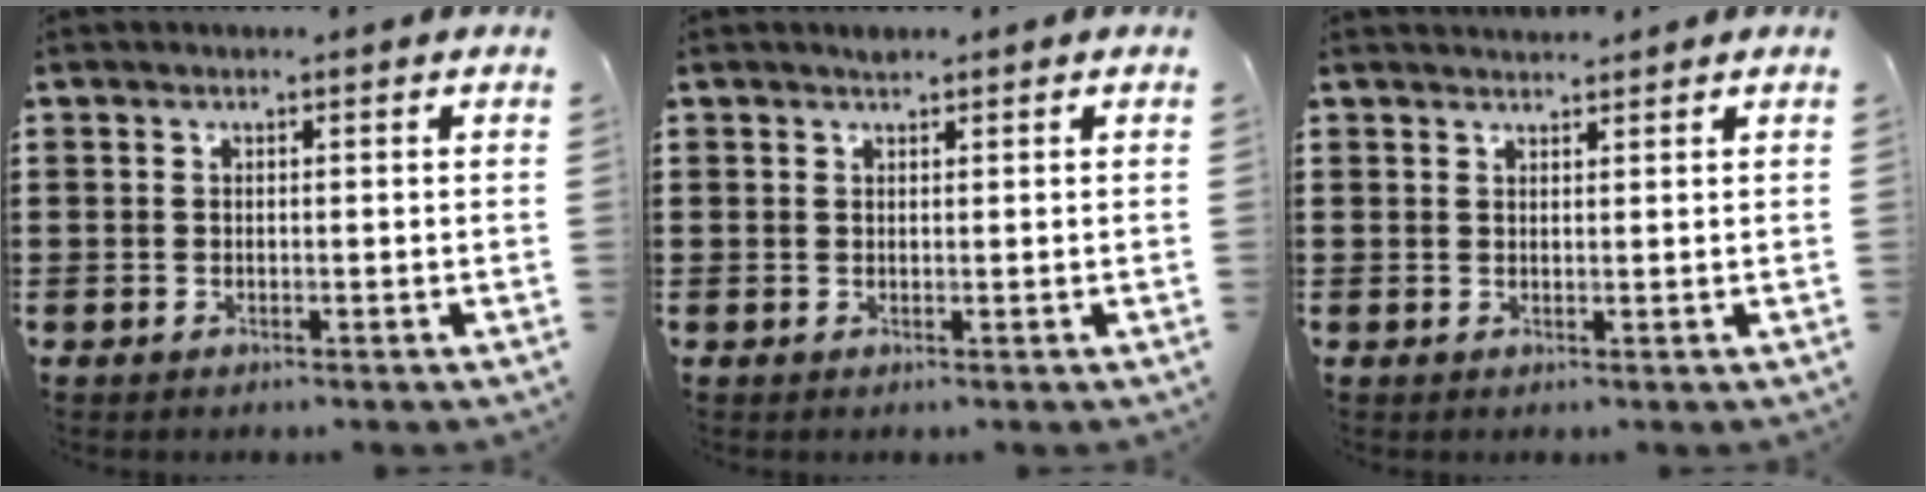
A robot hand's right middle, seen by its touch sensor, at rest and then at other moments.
{"total": 0.8, "force": [0.8, 0.3, 0.0], "torque": [-0.003, -0.001, 0.015]}
{"total": 1.6, "force": [1.6, 0.2, 0.0], "torque": [-0.005, 0.002, 0.030]}